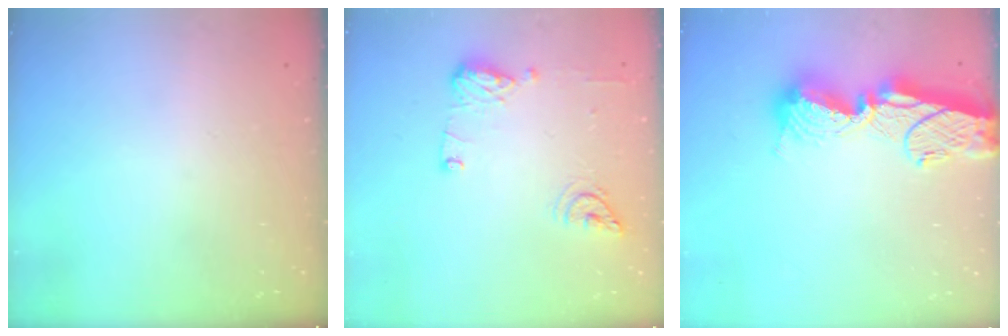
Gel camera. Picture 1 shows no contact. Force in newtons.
{"total": 13.7, "press": 12.7, "slide": 5.1}
{"total": 15.5, "press": 15.4, "slide": 1.4}